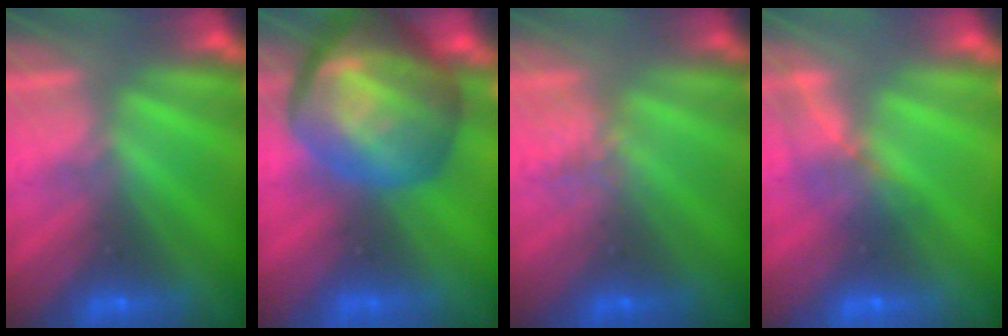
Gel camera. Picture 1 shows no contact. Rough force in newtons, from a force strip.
{"total": 7.1}
{"total": 2.5}
{"total": 1.6}